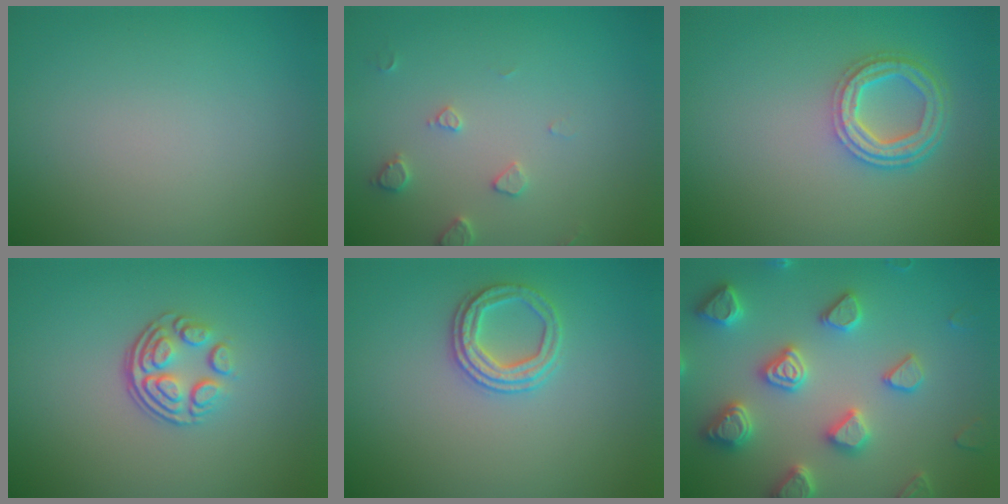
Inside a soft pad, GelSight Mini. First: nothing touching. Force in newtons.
{"total": 1.9, "press": 1.8, "slide": 0.3}
{"total": 4.2, "press": 3.3, "slide": 2.7}
{"total": 3.9, "press": 2.5, "slide": 2.9}
{"total": 2.5, "press": 2.4, "slide": 0.6}
{"total": 5.3, "press": 5.2, "slide": 1.2}